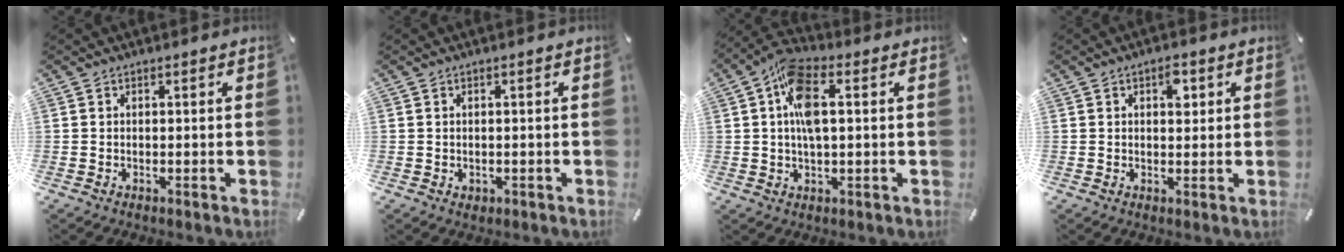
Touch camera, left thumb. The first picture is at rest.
{"total": 0.9, "force": [-0.1, 0.9, 0.2], "torque": [-0.004, 0.005, -0.005]}
{"total": 10.1, "force": [1.6, 4.6, 8.9], "torque": [-0.186, 0.005, 0.028]}
{"total": 3.6, "force": [1.3, 2.1, 2.7], "torque": [-0.025, -0.005, 0.014]}